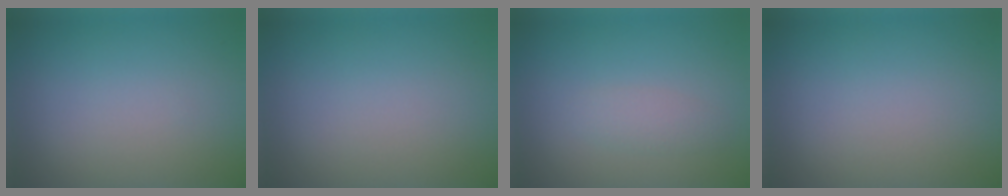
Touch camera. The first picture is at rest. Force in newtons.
{"total": 0.0}
{"total": 1.4, "press": 1.4, "slide": 0.1}
{"total": 0.0}